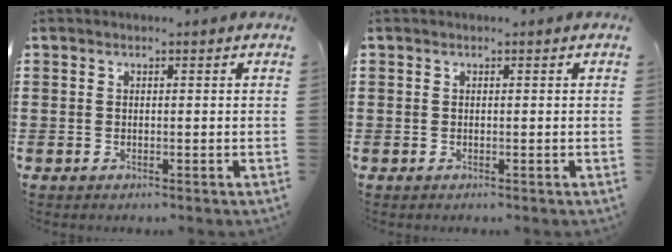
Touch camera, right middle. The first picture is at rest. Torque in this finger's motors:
{"motor_torque": [0.00, 0.01, 0.00, 0.00]}